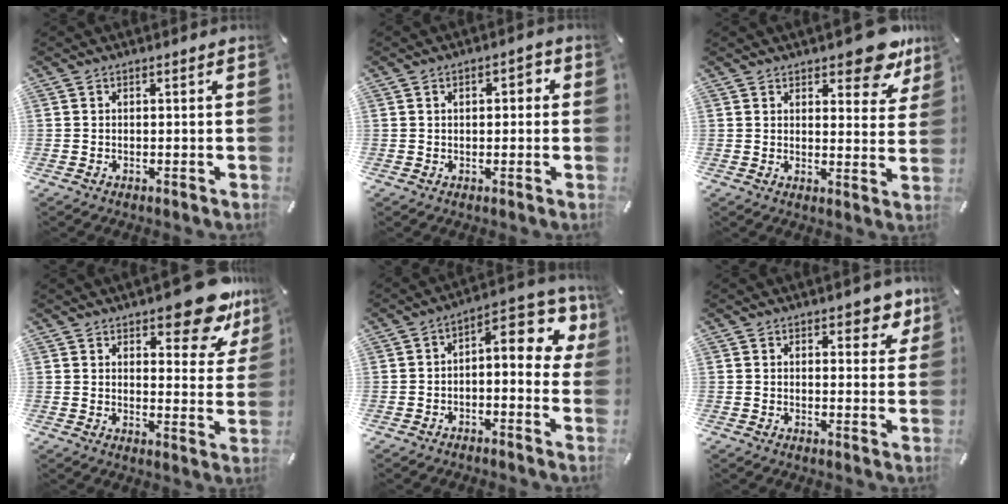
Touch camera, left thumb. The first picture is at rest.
{"total": 3.0, "force": [0.3, 1.8, 2.4], "torque": [-0.032, 0.005, -0.003]}
{"total": 10.8, "force": [8.1, 4.6, 5.4], "torque": [-0.049, -0.062, 0.140]}
{"total": 14.4, "force": [10.9, 5.5, 7.6], "torque": [-0.086, -0.079, 0.185]}
{"total": 9.9, "force": [1.7, 4.5, 8.6], "torque": [-0.113, -0.027, 0.022]}
{"total": 5.8, "force": [4.0, 3.2, 2.7], "torque": [-0.016, -0.024, 0.065]}